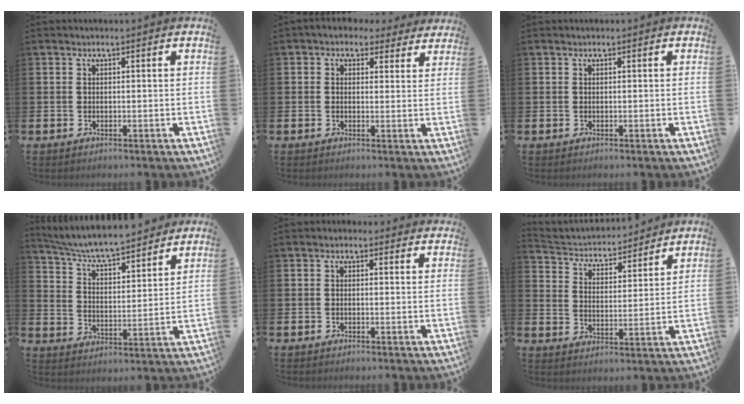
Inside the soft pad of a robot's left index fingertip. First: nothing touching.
{"total": 2.7, "force": [2.0, 1.7, 0.3], "torque": [-0.005, -0.010, 0.030]}
{"total": 0.0}
{"total": 6.9, "force": [6.5, 0.6, 2.0], "torque": [-0.068, -0.051, 0.112]}
{"total": 0.6, "force": [0.0, 0.5, 0.2], "torque": [0.000, 0.005, -0.003]}
{"total": 4.0, "force": [3.7, 1.4, 0.2], "torque": [-0.029, -0.036, 0.057]}